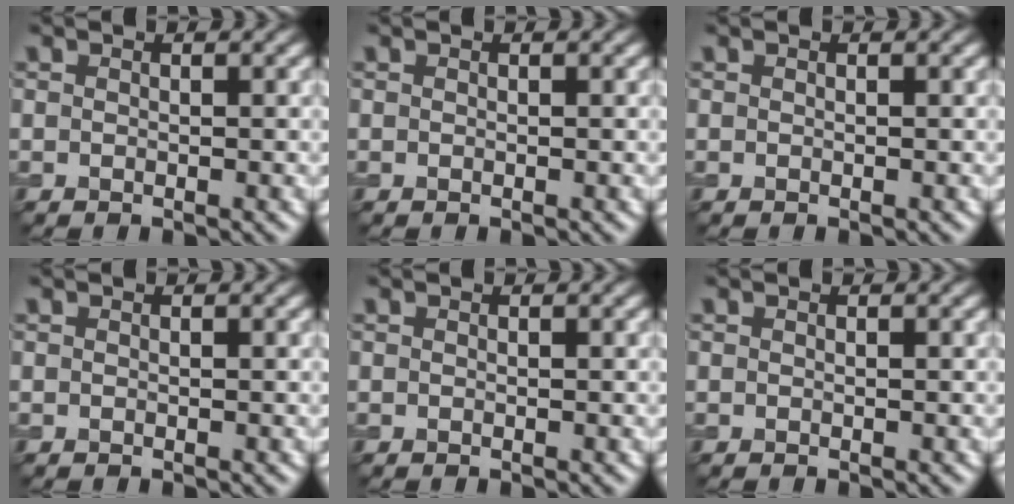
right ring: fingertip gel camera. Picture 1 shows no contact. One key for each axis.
{"total": 0.0}
{"total": 0.0}
{"total": 0.0}
{"total": 0.0}
{"total": 0.0}